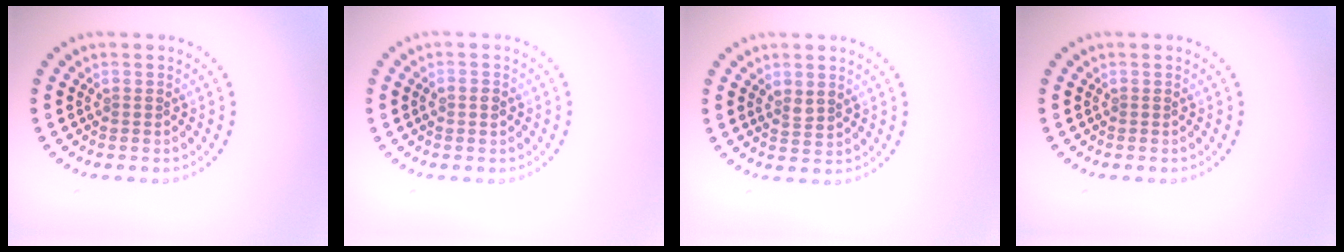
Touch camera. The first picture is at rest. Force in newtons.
{"total": 1.4, "press": 1.4, "slide": 0.1}
{"total": 1.4, "press": 1.3, "slide": 0.5}
{"total": 0.0}